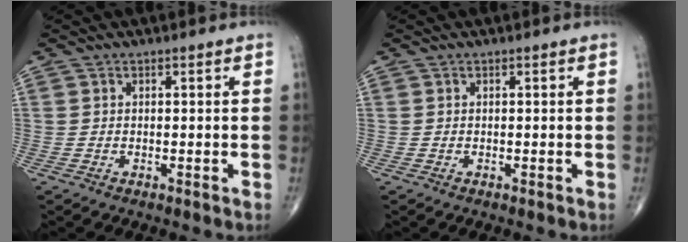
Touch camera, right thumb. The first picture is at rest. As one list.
[{"total": 0.0}]